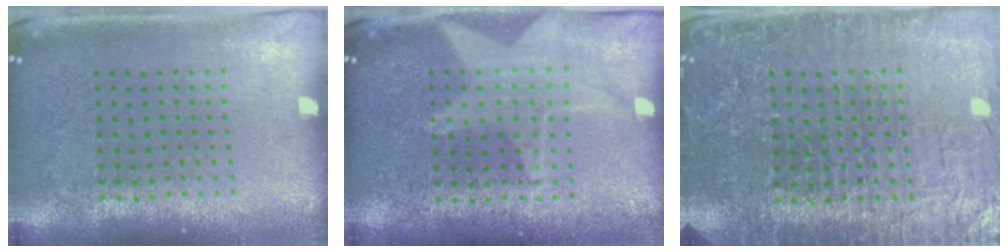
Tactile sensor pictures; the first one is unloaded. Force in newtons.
{"total": 1.3, "press": 1.3, "slide": 0.2}
{"total": 4.4, "press": 4.2, "slide": 1.4}